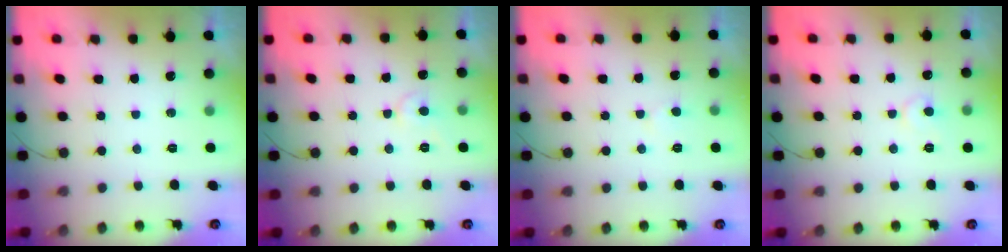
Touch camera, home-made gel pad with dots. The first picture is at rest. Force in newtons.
{"total": 5.5, "press": 5.5, "slide": 0.6}
{"total": 2.5, "press": 2.5, "slide": 0.2}
{"total": 5.2, "press": 5.2, "slide": 0.2}